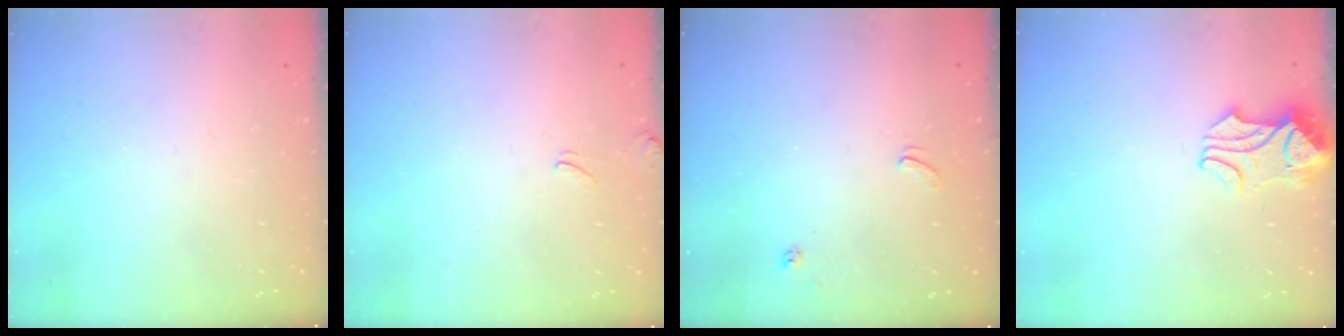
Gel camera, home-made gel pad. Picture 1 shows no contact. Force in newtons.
{"total": 2.0, "press": 2.0, "slide": 0.4}
{"total": 3.4, "press": 3.4, "slide": 0.3}
{"total": 2.2, "press": 2.1, "slide": 0.5}